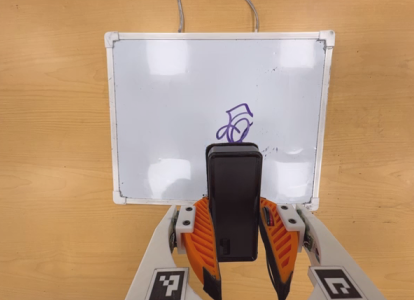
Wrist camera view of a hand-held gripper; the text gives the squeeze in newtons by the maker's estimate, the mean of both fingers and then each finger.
{"total": 8.5, "left": 6.9, "right": 10.1}